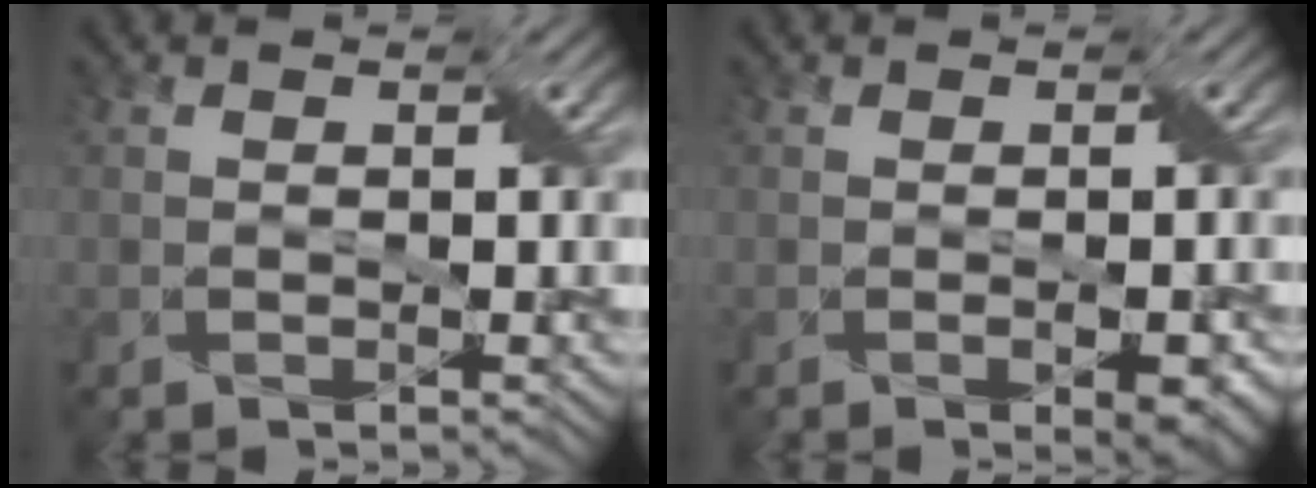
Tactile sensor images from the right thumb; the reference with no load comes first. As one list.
[{"total": 2.6, "force": [-1.0, 1.0, 2.2], "torque": [-0.035, -0.006, -0.007]}]